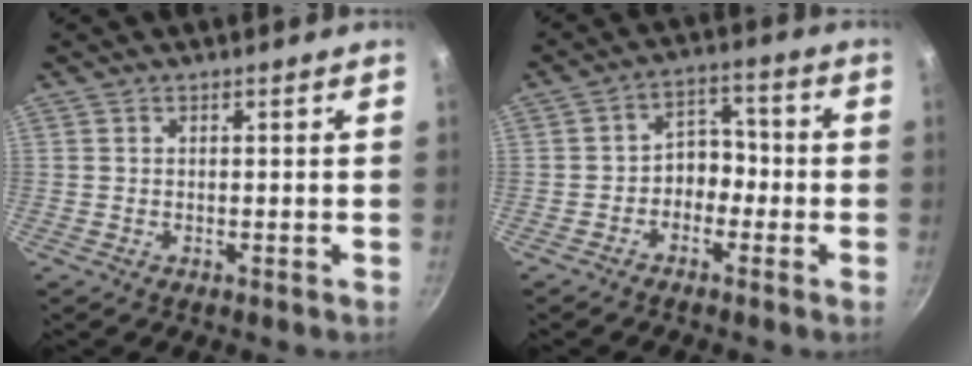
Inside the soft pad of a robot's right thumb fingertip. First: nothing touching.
{"total": 5.7, "force": [-2.0, 4.4, 3.1], "torque": [-0.001, 0.035, -0.041]}